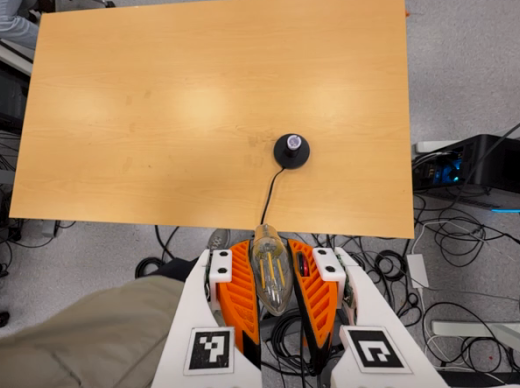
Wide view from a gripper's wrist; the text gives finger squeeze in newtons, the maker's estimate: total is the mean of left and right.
{"total": 18.9, "left": 20.7, "right": 17.0}